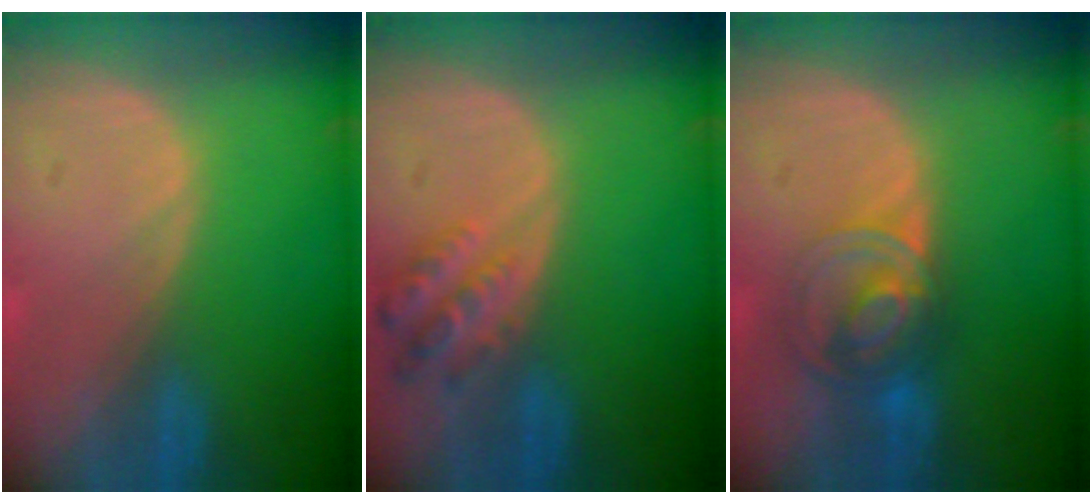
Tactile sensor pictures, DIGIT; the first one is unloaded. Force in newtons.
{"total": 5.0, "press": 4.8, "slide": 1.5}
{"total": 7.5, "press": 6.1, "slide": 4.3}